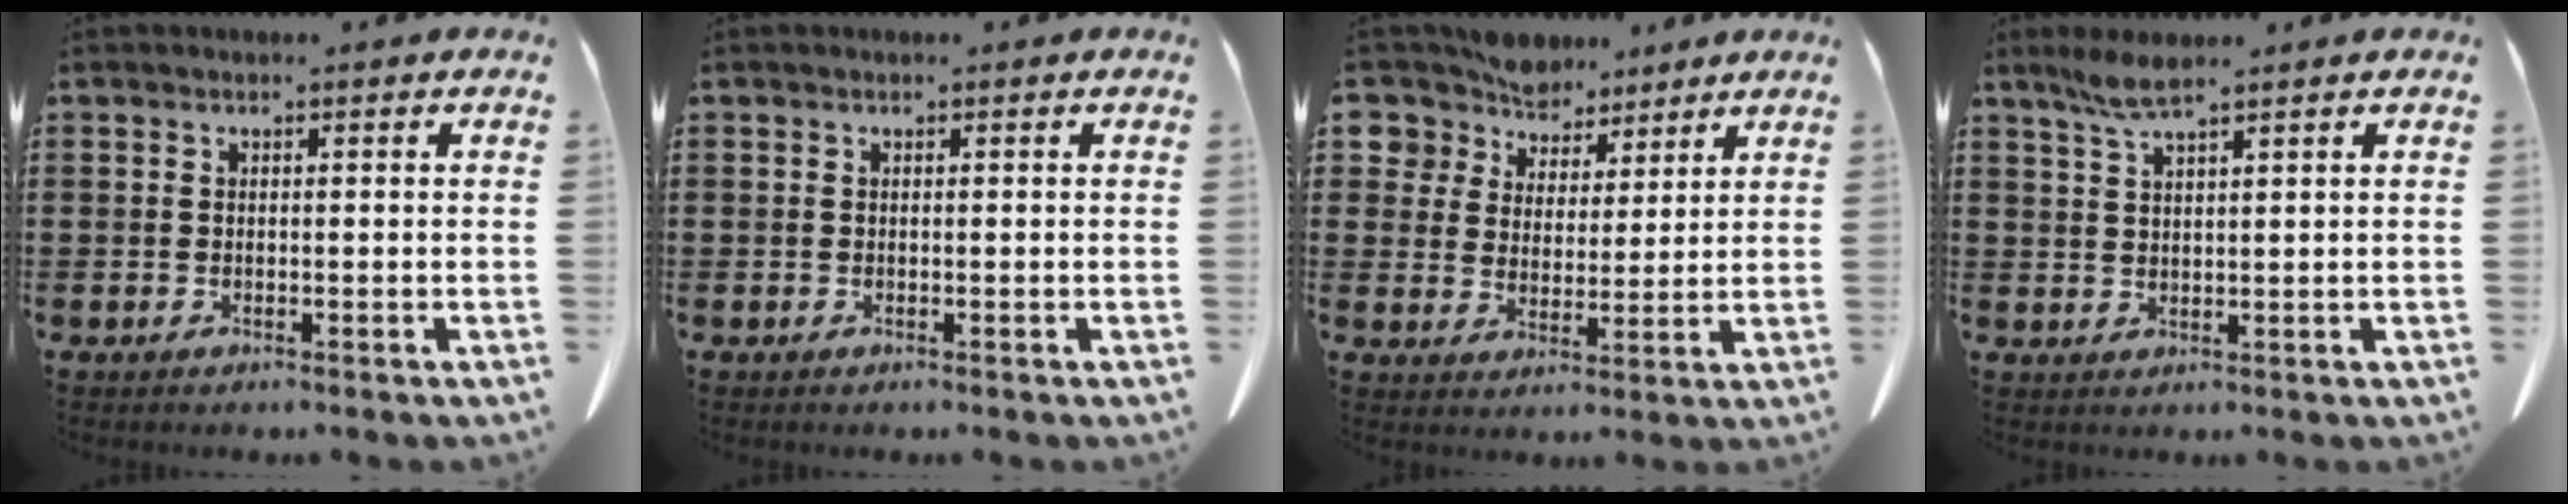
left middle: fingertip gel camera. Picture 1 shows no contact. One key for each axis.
{"total": 0.0}
{"total": 7.9, "fx": 7.0, "fy": 3.6, "fz": 0.2, "tx": -0.051, "ty": -0.037, "tz": 0.133}
{"total": 3.5, "fx": 2.5, "fy": 0.2, "fz": 2.4, "tx": -0.054, "ty": 0.001, "tz": 0.046}